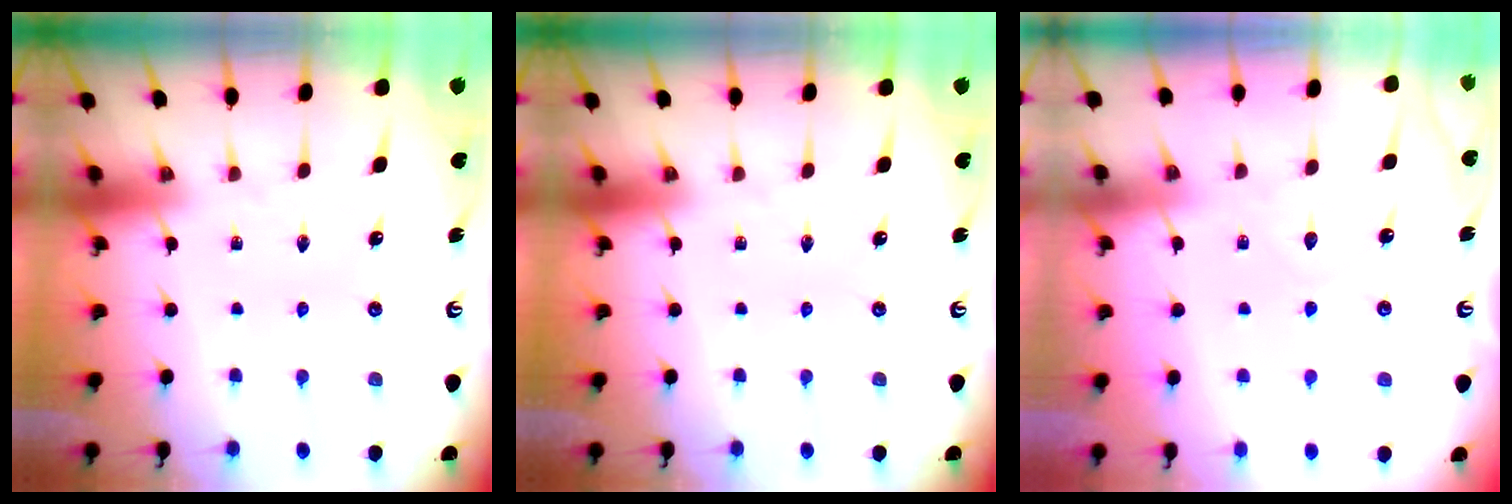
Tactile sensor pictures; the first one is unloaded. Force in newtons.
{"total": 0.0}
{"total": 6.0, "press": 5.9, "slide": 0.7}